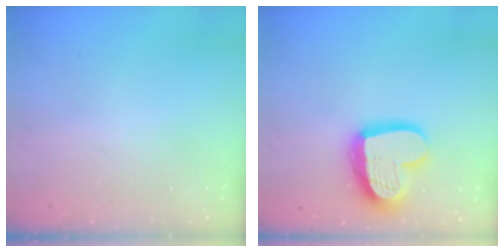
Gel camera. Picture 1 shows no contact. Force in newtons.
{"total": 17.8, "press": 17.7, "slide": 1.7}